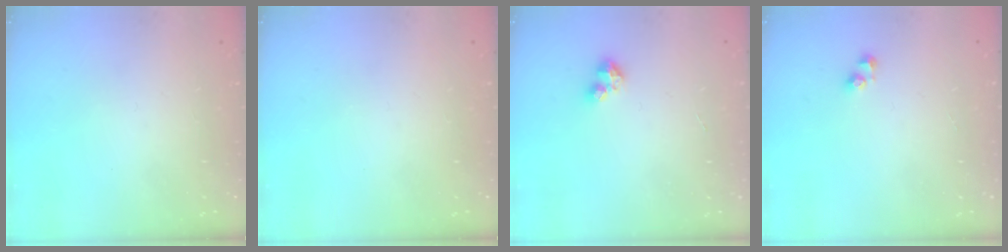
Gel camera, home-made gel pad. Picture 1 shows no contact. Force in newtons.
{"total": 0.0}
{"total": 2.8, "press": 2.8, "slide": 0.2}
{"total": 2.5, "press": 2.5, "slide": 0.2}